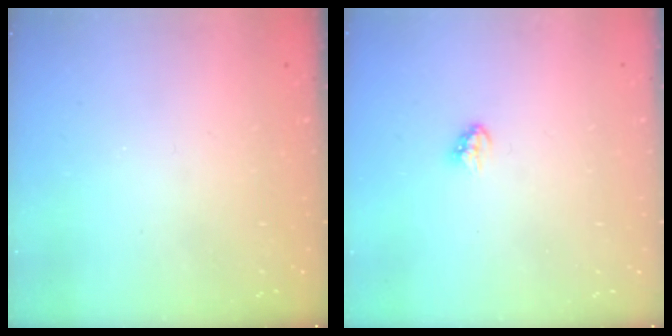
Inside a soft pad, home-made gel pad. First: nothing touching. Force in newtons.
{"total": 2.9, "press": 2.9, "slide": 0.7}